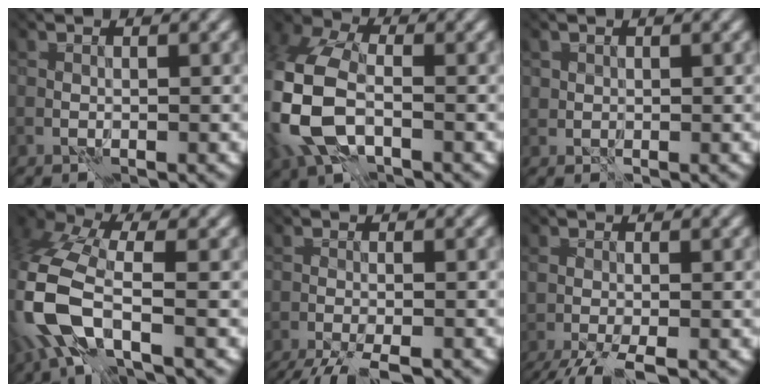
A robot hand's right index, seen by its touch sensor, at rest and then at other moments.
{"total": 8.5, "force": [-2.3, 5.6, 6.0], "torque": [-0.169, -0.003, -0.057]}
{"total": 1.0, "force": [0.7, 0.7, -0.2], "torque": [0.006, 0.006, 0.013]}
{"total": 8.5, "force": [-2.9, 4.2, 6.8], "torque": [-0.174, -0.001, -0.068]}
{"total": 5.0, "force": [-4.0, 1.1, 2.8], "torque": [-0.056, -0.030, -0.062]}
{"total": 3.7, "force": [-2.0, 1.4, 2.7], "torque": [-0.064, -0.003, -0.035]}